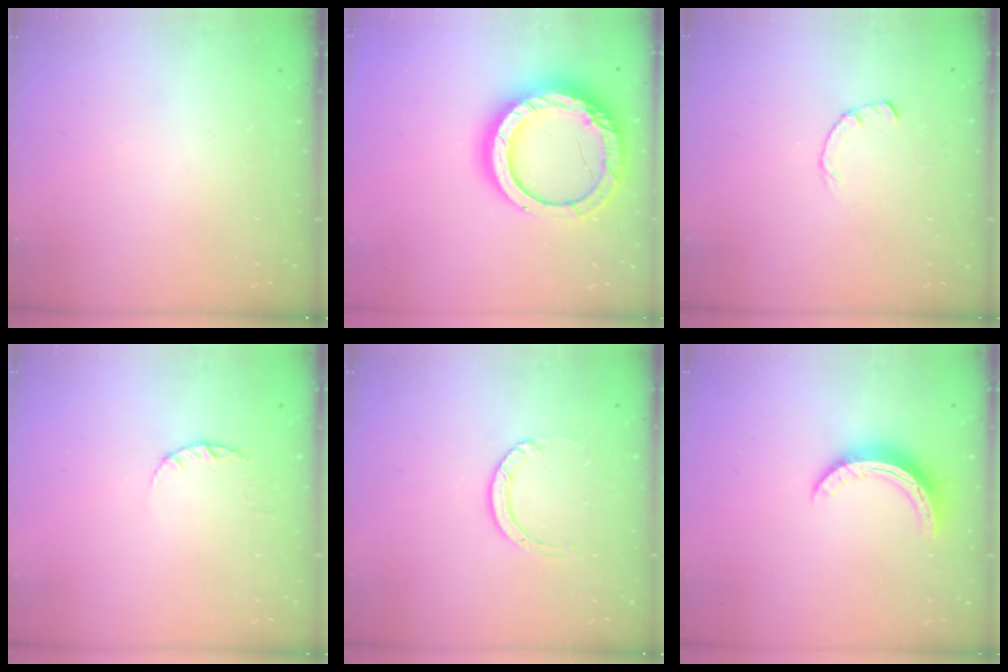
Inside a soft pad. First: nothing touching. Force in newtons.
{"total": 20.9, "press": 20.8, "slide": 2.6}
{"total": 0.8, "press": 0.8, "slide": 0.2}
{"total": 2.4, "press": 2.3, "slide": 0.4}
{"total": 3.0, "press": 3.0, "slide": 0.3}
{"total": 9.3, "press": 9.3, "slide": 0.3}